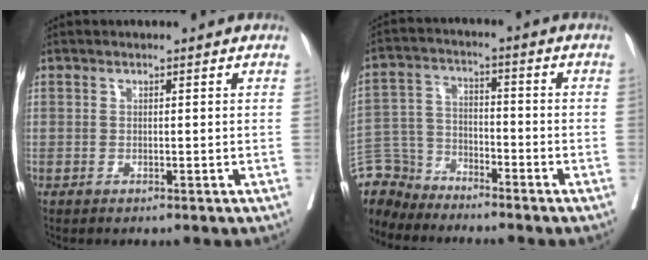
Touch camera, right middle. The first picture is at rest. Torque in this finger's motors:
{"motor_torque": [0.38, -0.25, 0.02, -0.09]}